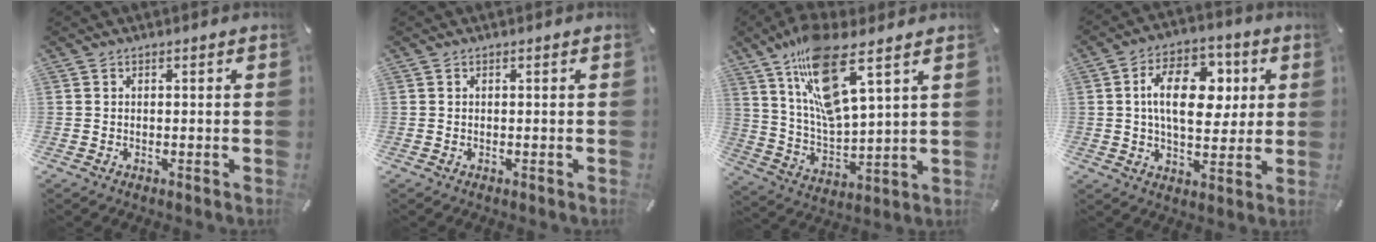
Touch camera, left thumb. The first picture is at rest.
{"total": 0.0}
{"total": 16.2, "force": [10.9, 4.4, 11.2], "torque": [-0.226, -0.050, 0.187]}
{"total": 15.7, "force": [3.4, 9.5, 12.0], "torque": [-0.201, 0.009, 0.055]}